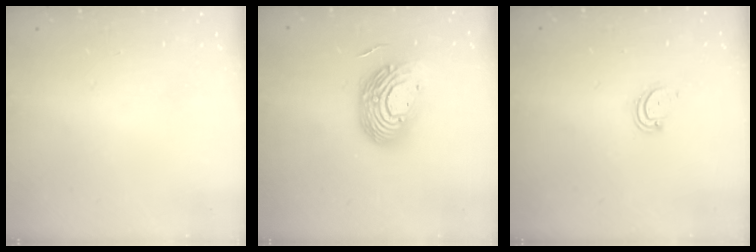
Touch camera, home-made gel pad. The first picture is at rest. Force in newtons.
{"total": 15.3, "press": 15.2, "slide": 1.1}
{"total": 3.1, "press": 3.1, "slide": 0.3}